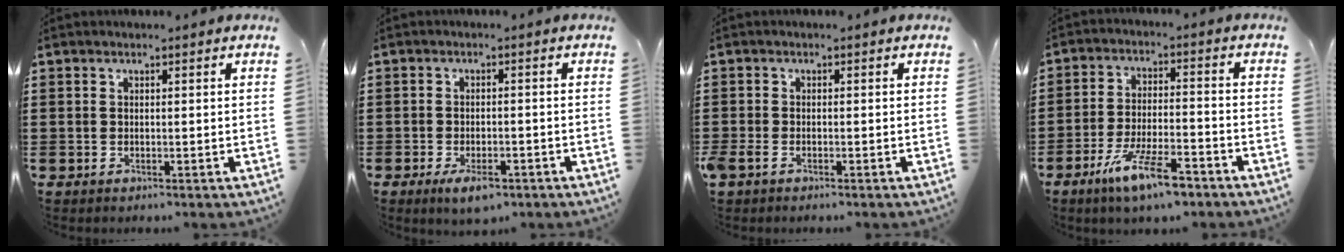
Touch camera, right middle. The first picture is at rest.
{"total": 3.6, "force": [-2.2, 1.3, 2.5], "torque": [-0.054, -0.002, -0.041]}
{"total": 1.3, "force": [-0.8, 0.5, 0.8], "torque": [-0.031, -0.006, -0.021]}
{"total": 8.8, "force": [-6.0, 1.6, 6.3], "torque": [-0.129, -0.003, -0.111]}